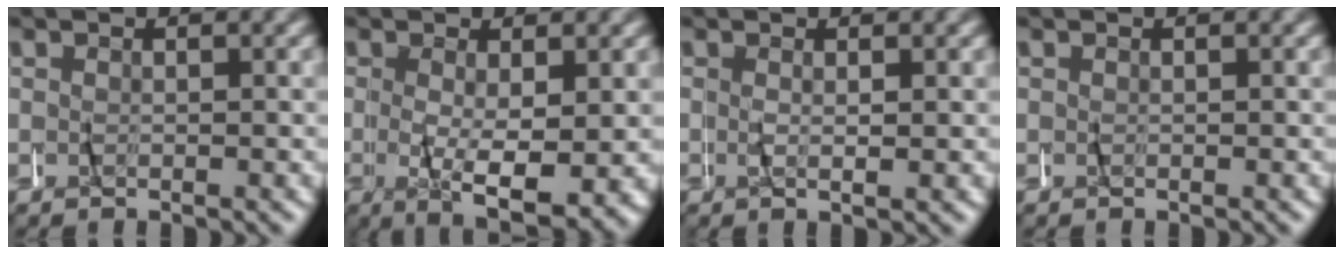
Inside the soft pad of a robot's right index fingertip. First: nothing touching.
{"total": 6.9, "force": [-2.0, 2.3, 6.2], "torque": [-0.092, -0.022, -0.022]}
{"total": 0.7, "force": [0.1, -0.6, 0.4], "torque": [-0.013, 0.000, 0.004]}
{"total": 0.0}